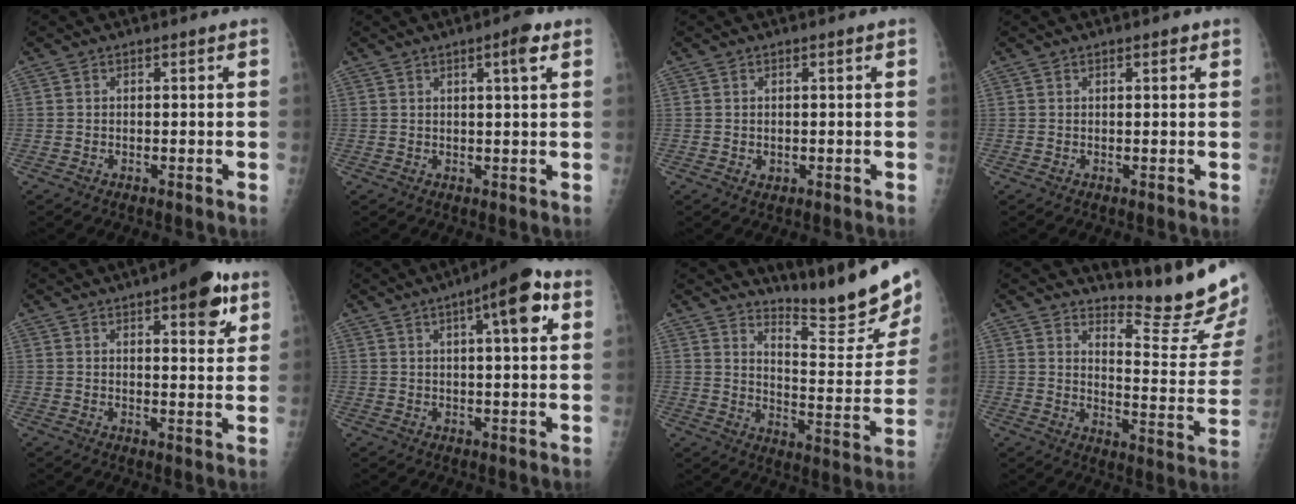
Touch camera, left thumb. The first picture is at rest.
{"total": 4.2, "force": [2.0, 0.4, 3.6], "torque": [-0.054, -0.007, 0.029]}
{"total": 1.0, "force": [0.0, 0.7, 0.8], "torque": [-0.007, 0.000, 0.005]}
{"total": 1.2, "force": [0.7, 0.3, 1.0], "torque": [-0.014, 0.000, 0.008]}
{"total": 10.1, "force": [5.4, 3.3, 7.8], "torque": [-0.081, -0.020, 0.066]}
{"total": 10.5, "force": [4.1, 2.5, 9.4], "torque": [-0.128, 0.006, 0.053]}
{"total": 17.3, "force": [15.2, 1.8, 8.0], "torque": [-0.091, -0.146, 0.217]}
{"total": 15.2, "force": [13.9, 0.9, 6.2], "torque": [-0.067, -0.164, 0.182]}